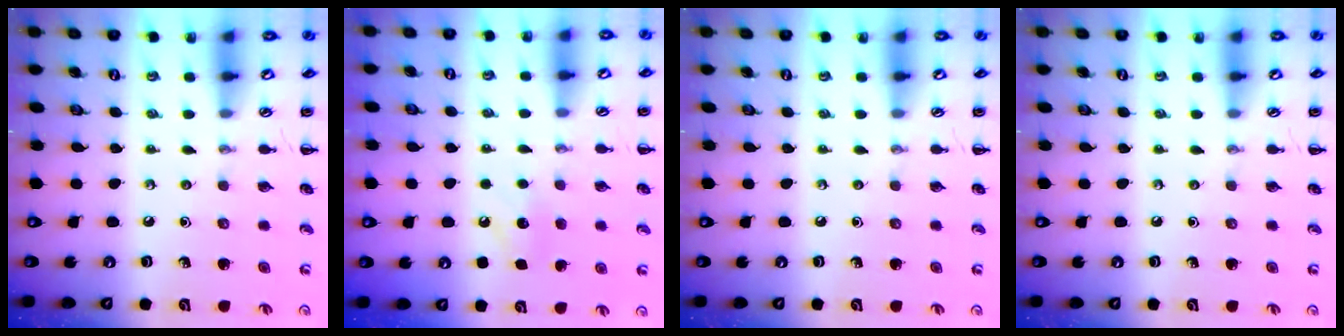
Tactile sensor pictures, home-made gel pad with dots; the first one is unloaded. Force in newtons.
{"total": 5.6, "press": 5.4, "slide": 1.5}
{"total": 0.0}
{"total": 0.0}